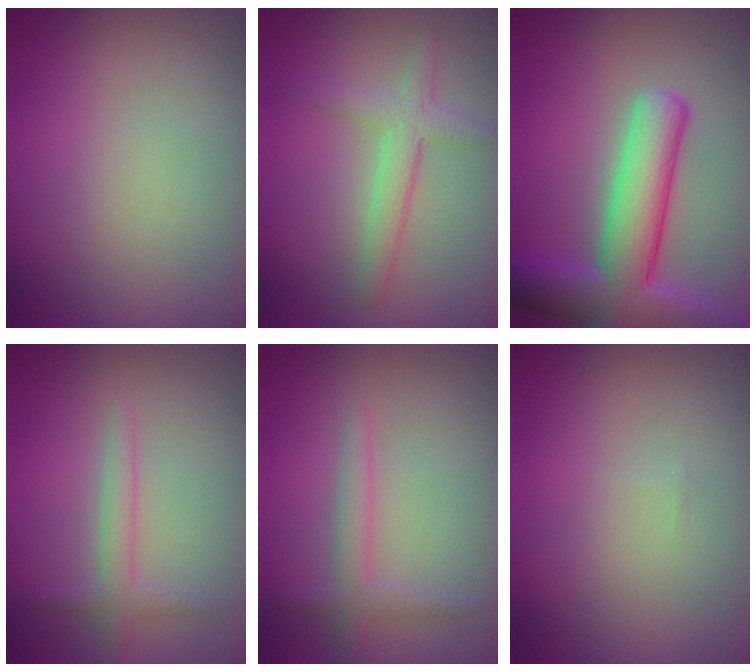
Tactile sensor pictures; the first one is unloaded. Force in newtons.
{"total": 2.8, "press": 2.8, "slide": 0.2}
{"total": 8.5, "press": 8.5, "slide": 0.5}
{"total": 1.8, "press": 1.8, "slide": 0.1}
{"total": 1.9, "press": 1.9, "slide": 0.1}
{"total": 0.0}